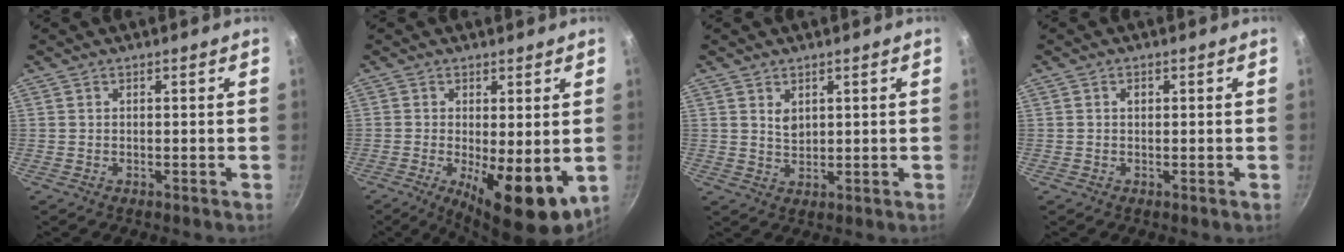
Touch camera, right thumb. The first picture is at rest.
{"total": 13.2, "force": [-3.1, 4.7, 11.9], "torque": [-0.174, -0.027, -0.031]}
{"total": 2.6, "force": [1.2, 1.6, 1.6], "torque": [-0.018, -0.012, 0.026]}
{"total": 0.9, "force": [0.2, 0.7, 0.6], "torque": [-0.005, 0.003, 0.000]}